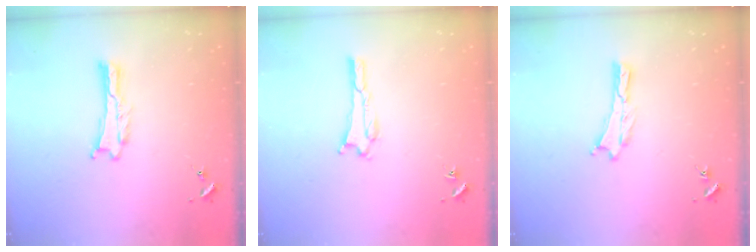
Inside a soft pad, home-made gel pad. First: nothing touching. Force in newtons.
{"total": 1.5, "press": 1.5, "slide": 0.2}
{"total": 0.0}